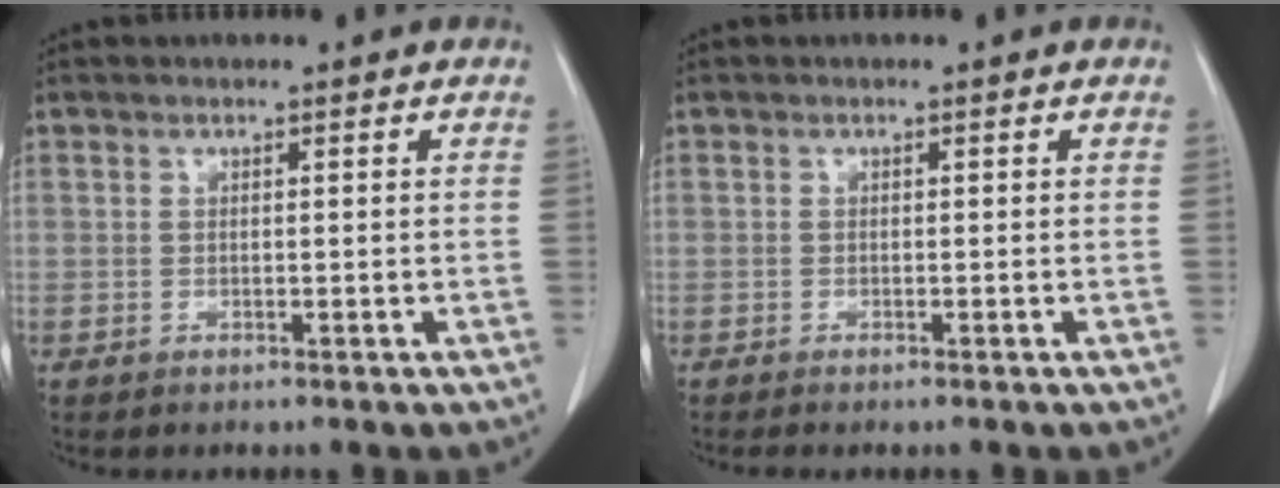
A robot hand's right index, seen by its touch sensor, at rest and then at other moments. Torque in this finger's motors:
{"motor_torque": [-0.02, 0.02, -0.03, 0.02]}